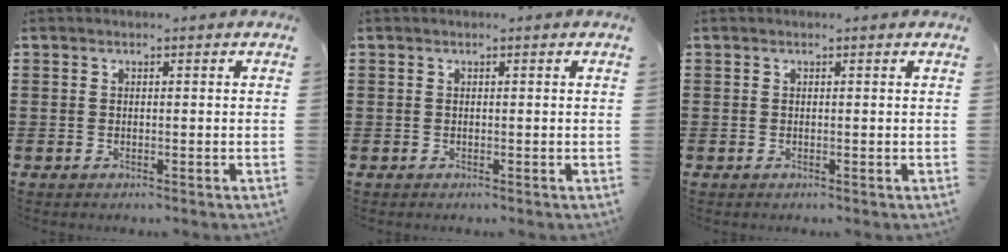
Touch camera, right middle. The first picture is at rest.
{"total": 0.0}
{"total": 0.0}